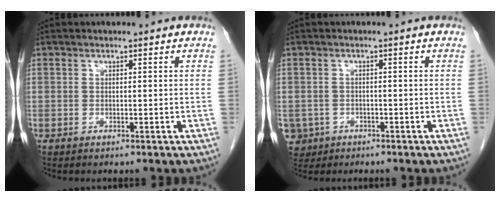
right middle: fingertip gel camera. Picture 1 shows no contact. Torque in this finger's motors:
{"motor_torque": [1.20, -0.92, 0.20, 0.02]}